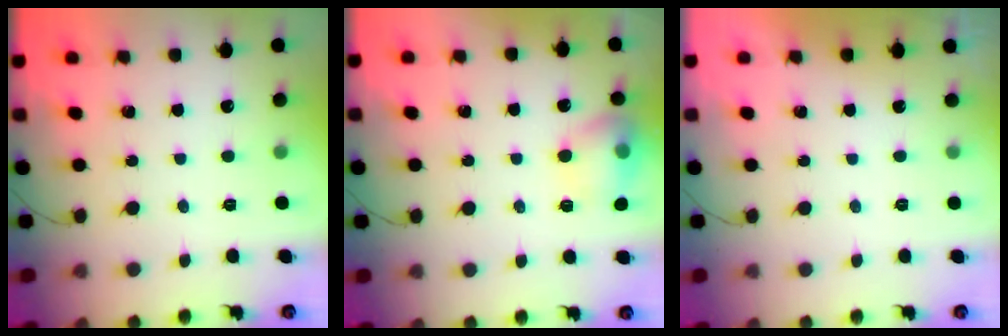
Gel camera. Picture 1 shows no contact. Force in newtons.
{"total": 12.4, "press": 12.2, "slide": 1.6}
{"total": 0.0}